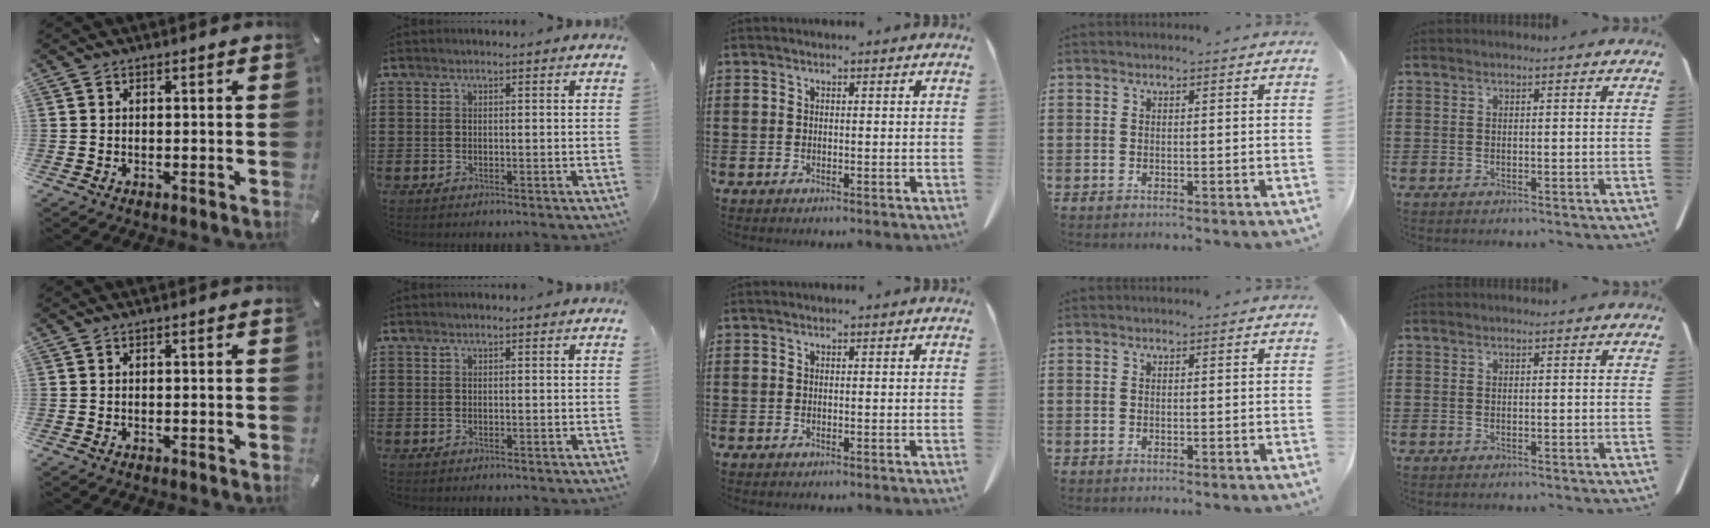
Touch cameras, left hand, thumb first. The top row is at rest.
{}